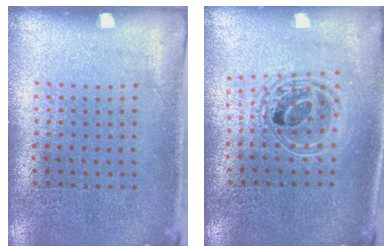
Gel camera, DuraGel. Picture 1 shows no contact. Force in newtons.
{"total": 1.8, "press": 1.5, "slide": 0.9}